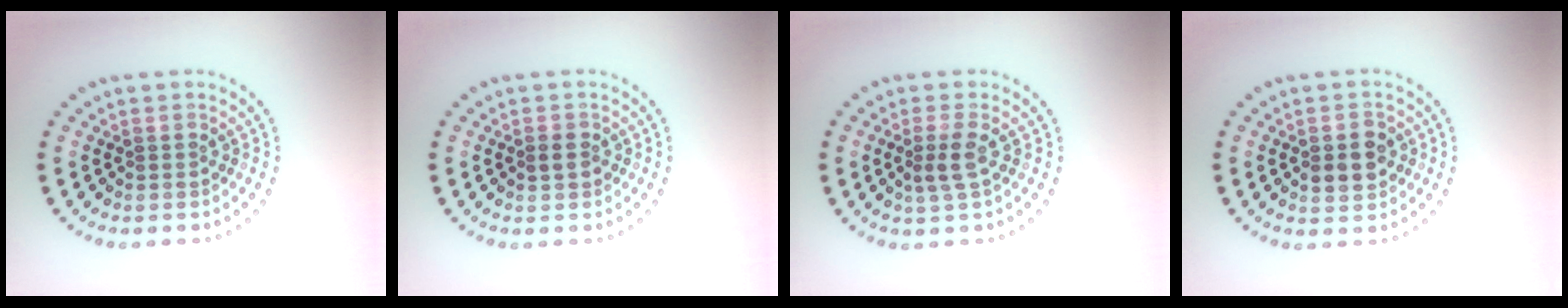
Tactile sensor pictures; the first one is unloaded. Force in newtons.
{"total": 1.2, "press": 1.1, "slide": 0.1}
{"total": 1.6, "press": 1.4, "slide": 0.8}
{"total": 3.0, "press": 3.0, "slide": 0.2}